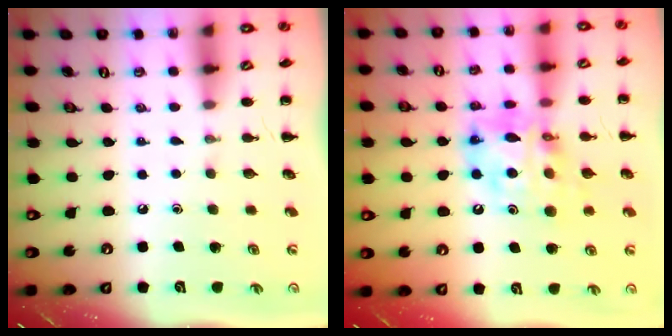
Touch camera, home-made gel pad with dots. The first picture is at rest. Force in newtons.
{"total": 13.1, "press": 12.5, "slide": 3.9}